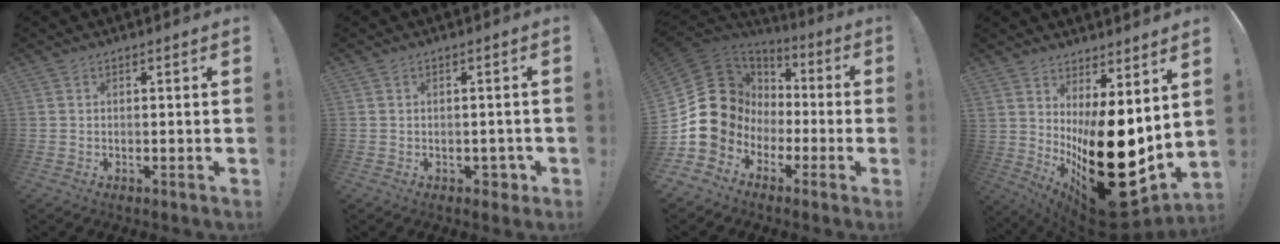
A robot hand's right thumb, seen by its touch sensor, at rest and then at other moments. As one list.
[{"total": 3.3, "force": [-0.7, 2.7, 1.9], "torque": [-0.018, 0.006, -0.010]}, {"total": 17.0, "force": [-1.6, 15.6, 6.6], "torque": [-0.108, 0.007, 0.012]}, {"total": 21.7, "force": [-3.7, 10.6, 18.5], "torque": [-0.267, -0.010, -0.031]}]